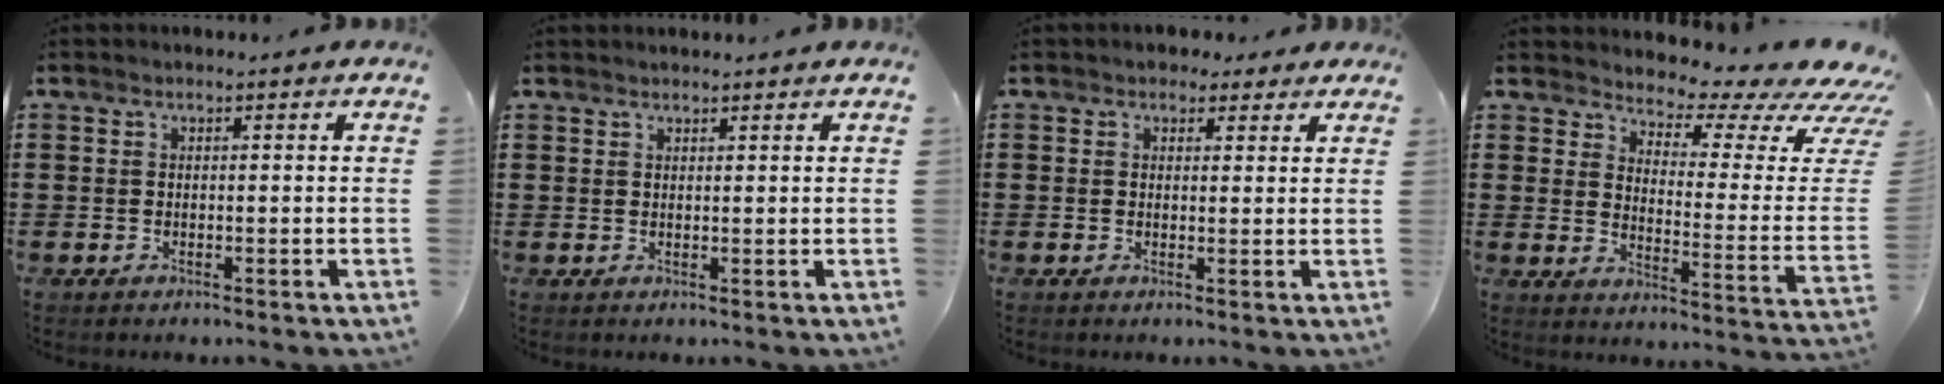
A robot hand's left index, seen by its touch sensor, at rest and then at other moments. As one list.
[{"total": 1.0, "force": [1.0, 0.1, 0.1], "torque": [-0.003, 0.000, 0.019]}, {"total": 2.2, "force": [1.4, 1.6, 0.3], "torque": [-0.007, 0.008, 0.024]}, {"total": 4.5, "force": [3.8, 1.3, 2.1], "torque": [-0.048, -0.041, 0.058]}]